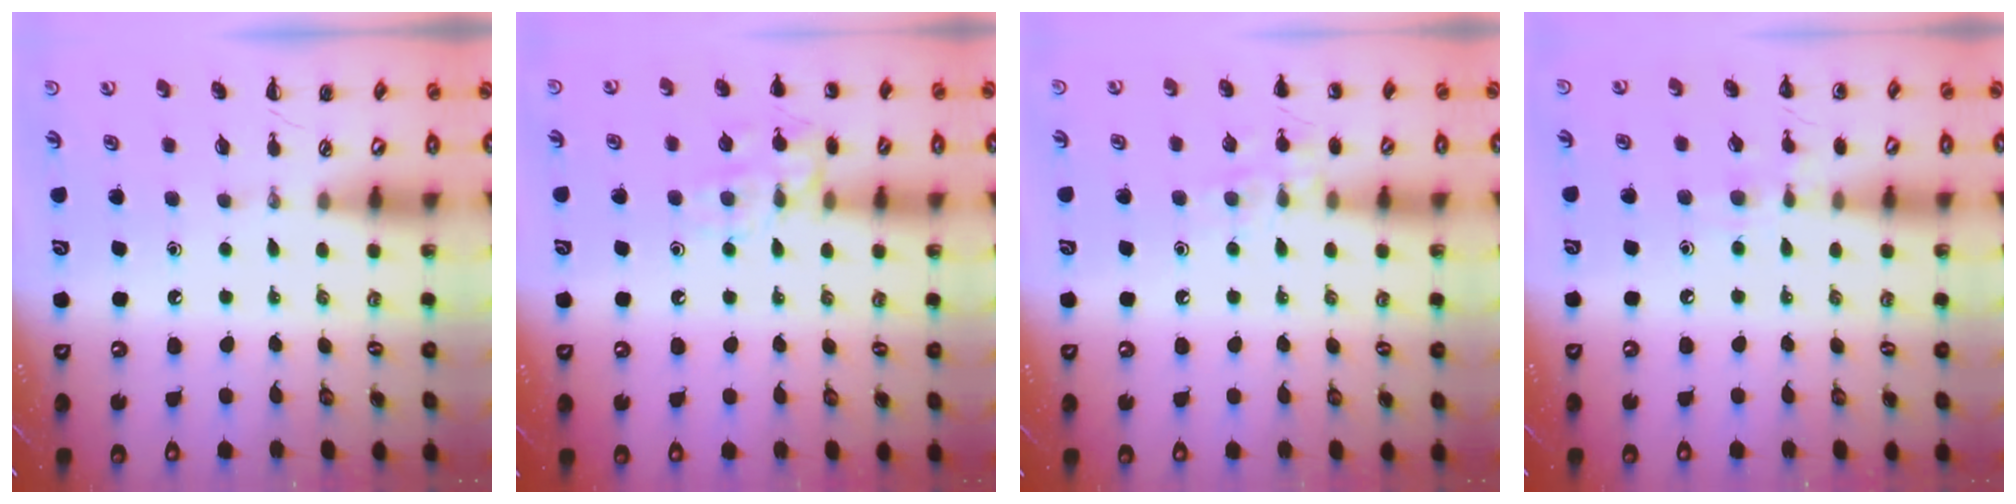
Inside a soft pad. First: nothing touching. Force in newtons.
{"total": 11.8, "press": 11.7, "slide": 1.0}
{"total": 8.5, "press": 8.4, "slide": 1.4}
{"total": 6.9, "press": 6.7, "slide": 1.9}